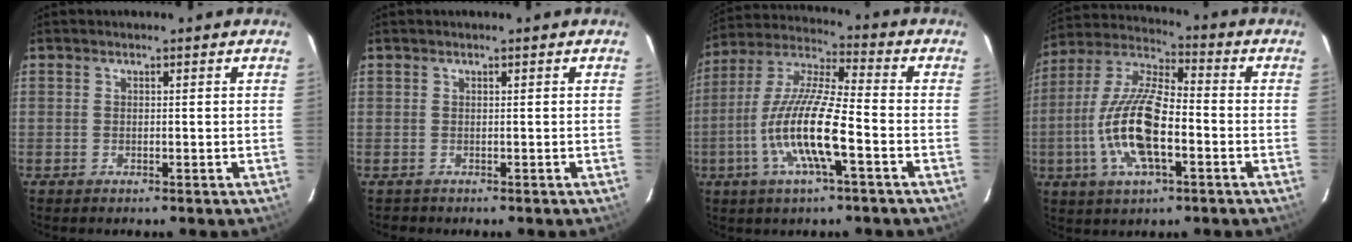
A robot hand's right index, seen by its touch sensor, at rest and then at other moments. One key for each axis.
{"total": 0.6, "fx": -0.2, "fy": 0.6, "fz": -0.1, "tx": 0.000, "ty": 0.003, "tz": 0.001}
{"total": 14.3, "fx": -4.9, "fy": 2.1, "fz": 13.2, "tx": -0.269, "ty": -0.005, "tz": -0.099}
{"total": 15.6, "fx": -4.4, "fy": 5.6, "fz": 13.9, "tx": -0.290, "ty": -0.003, "tz": -0.087}